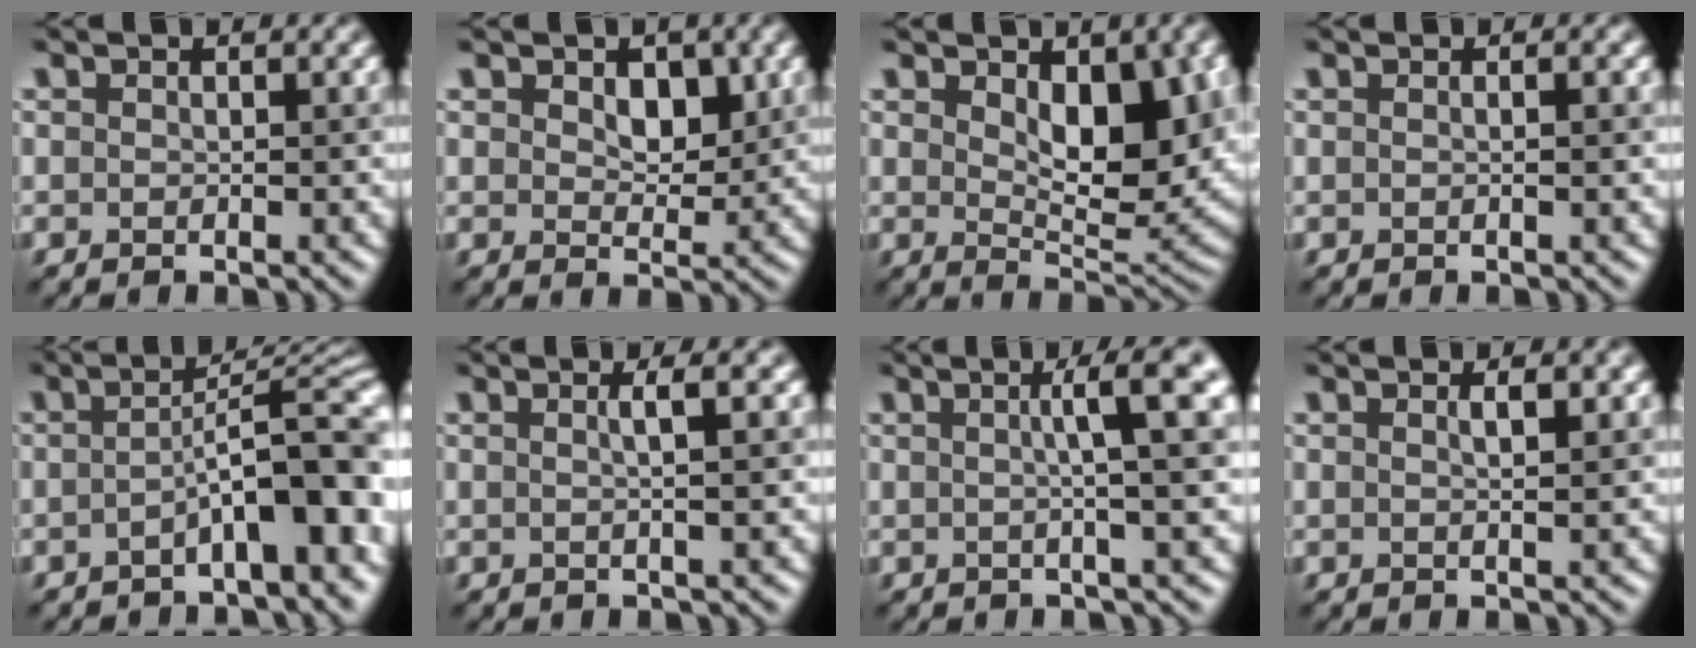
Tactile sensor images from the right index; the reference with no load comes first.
{"total": 2.6, "force": [1.1, 1.7, 1.7], "torque": [-0.029, 0.001, 0.020]}
{"total": 7.3, "force": [1.6, 3.6, 6.2], "torque": [-0.094, -0.006, 0.038]}
{"total": 1.1, "force": [0.3, 0.5, 1.0], "torque": [-0.003, -0.003, -0.009]}
{"total": 8.4, "force": [-2.4, 1.9, 7.8], "torque": [-0.098, 0.025, -0.044]}
{"total": 2.1, "force": [0.4, 0.4, 2.0], "torque": [-0.029, 0.011, 0.000]}
{"total": 5.4, "force": [1.1, 0.5, 5.2], "torque": [-0.072, 0.018, 0.018]}
{"total": 1.5, "force": [0.6, 0.4, 1.3], "torque": [-0.016, 0.008, 0.006]}